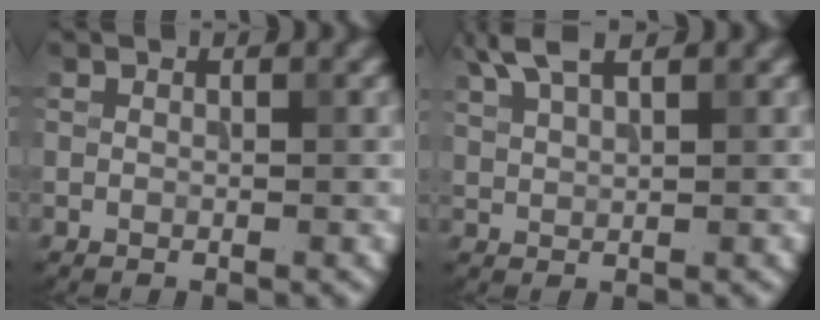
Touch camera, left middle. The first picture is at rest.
{"total": 3.6, "force": [2.6, 0.9, 2.3], "torque": [-0.052, 0.011, 0.053]}